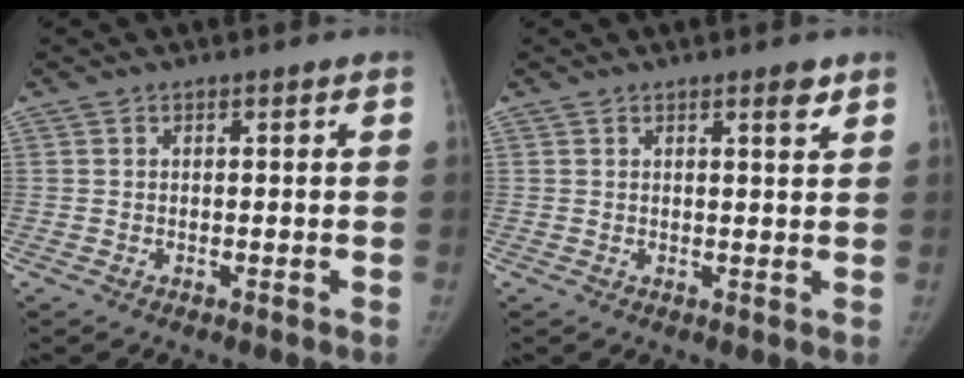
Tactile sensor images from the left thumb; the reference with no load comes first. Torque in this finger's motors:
{"motor_torque": [-0.05, -0.12, 0.37, -0.28, 0.06]}